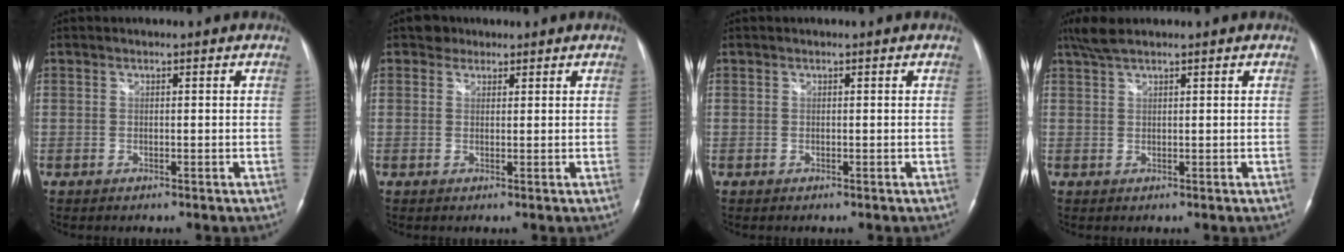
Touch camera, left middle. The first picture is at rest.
{"total": 1.9, "force": [1.4, 1.3, 0.1], "torque": [-0.001, 0.005, 0.019]}
{"total": 0.0}
{"total": 3.2, "force": [2.7, 0.3, 1.8], "torque": [-0.047, 0.014, 0.058]}